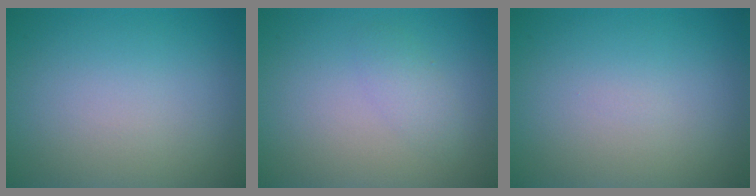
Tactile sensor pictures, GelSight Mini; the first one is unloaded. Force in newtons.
{"total": 1.5, "press": 1.5, "slide": 0.1}
{"total": 0.0}